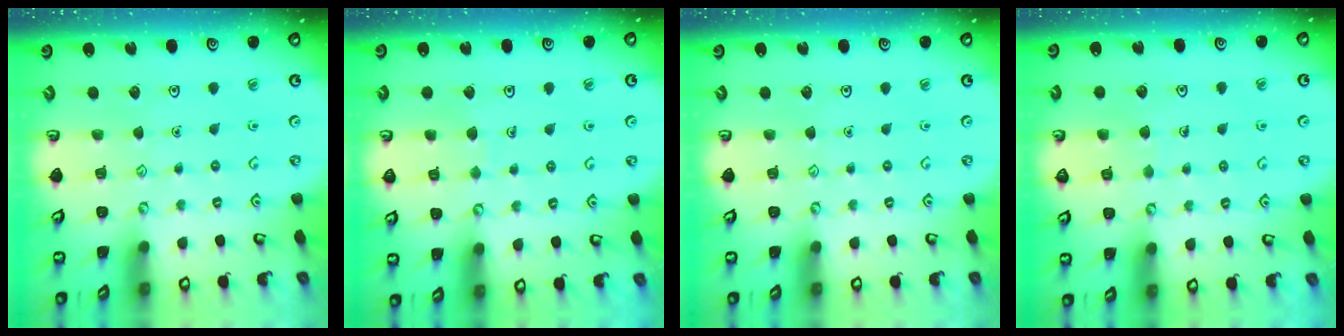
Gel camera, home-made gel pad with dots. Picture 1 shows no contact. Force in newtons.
{"total": 3.3, "press": 3.3, "slide": 0.3}
{"total": 0.0}
{"total": 4.5, "press": 4.5, "slide": 0.4}